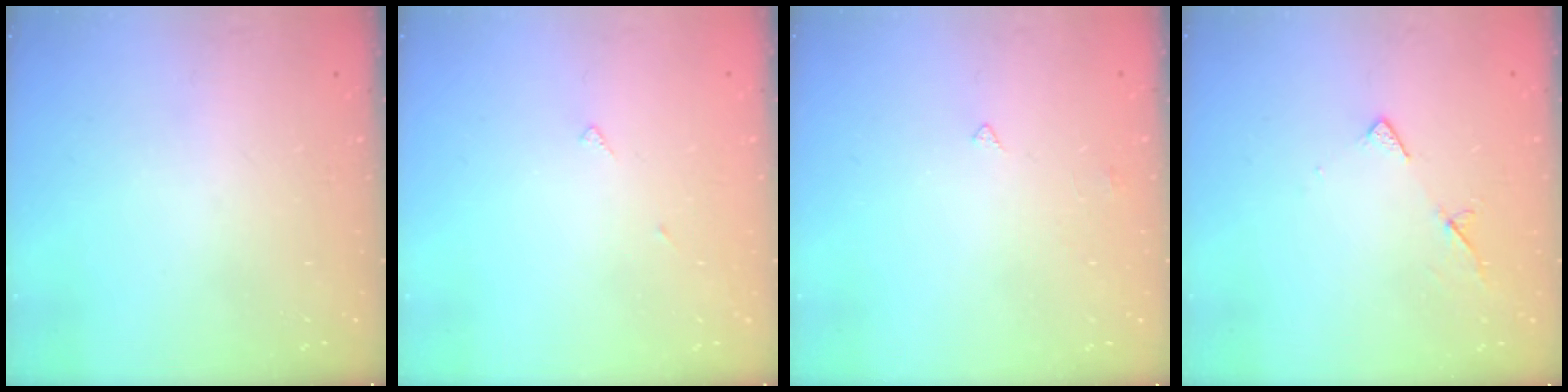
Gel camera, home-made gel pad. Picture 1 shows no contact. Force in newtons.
{"total": 3.7, "press": 3.7, "slide": 0.3}
{"total": 2.5, "press": 2.5, "slide": 0.3}
{"total": 6.2, "press": 6.2, "slide": 0.7}